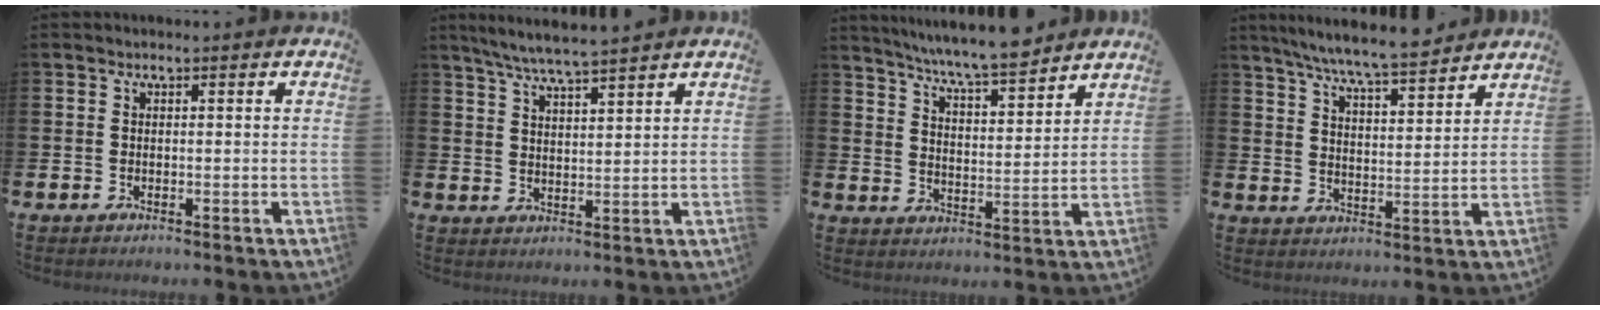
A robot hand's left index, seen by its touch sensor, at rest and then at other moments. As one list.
[{"total": 5.8, "force": [5.5, -0.2, 1.8], "torque": [-0.050, -0.022, 0.097]}, {"total": 7.6, "force": [7.2, 0.1, 2.3], "torque": [-0.065, -0.045, 0.128]}, {"total": 7.6, "force": [7.2, -0.1, 2.4], "torque": [-0.076, -0.041, 0.129]}]